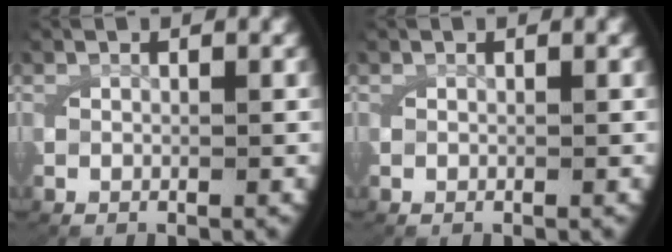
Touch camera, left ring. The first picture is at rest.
{"total": 0.0}